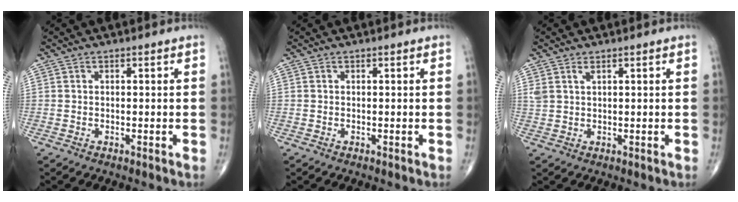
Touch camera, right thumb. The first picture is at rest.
{"total": 0.0}
{"total": 1.7, "force": [1.1, 0.6, 1.1], "torque": [-0.024, 0.002, 0.030]}